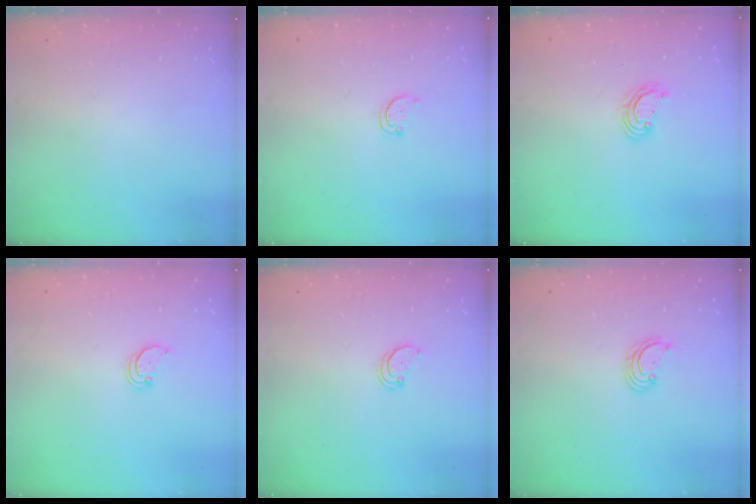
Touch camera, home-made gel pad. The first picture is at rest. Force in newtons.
{"total": 2.3, "press": 2.3, "slide": 0.4}
{"total": 4.3, "press": 4.3, "slide": 0.2}
{"total": 2.1, "press": 2.1, "slide": 0.2}
{"total": 2.1, "press": 2.1, "slide": 0.2}
{"total": 2.4, "press": 2.4, "slide": 0.2}